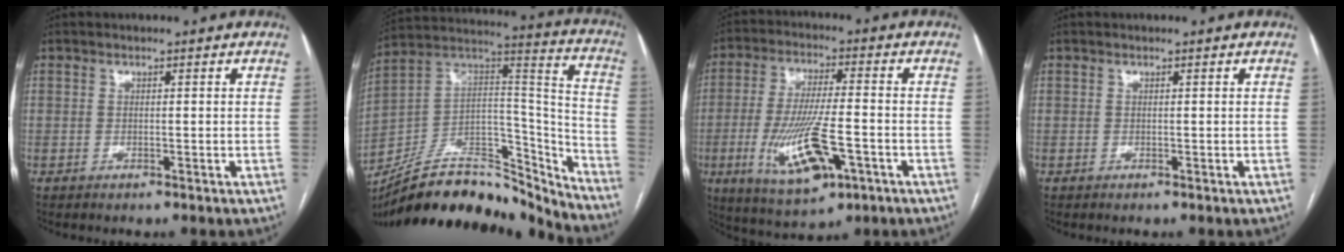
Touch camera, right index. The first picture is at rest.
{"total": 25.8, "force": [-22.1, 8.2, 10.5], "torque": [-0.160, 0.047, -0.353]}
{"total": 13.8, "force": [-4.6, 3.4, 12.6], "torque": [-0.245, -0.017, -0.069]}
{"total": 0.0}